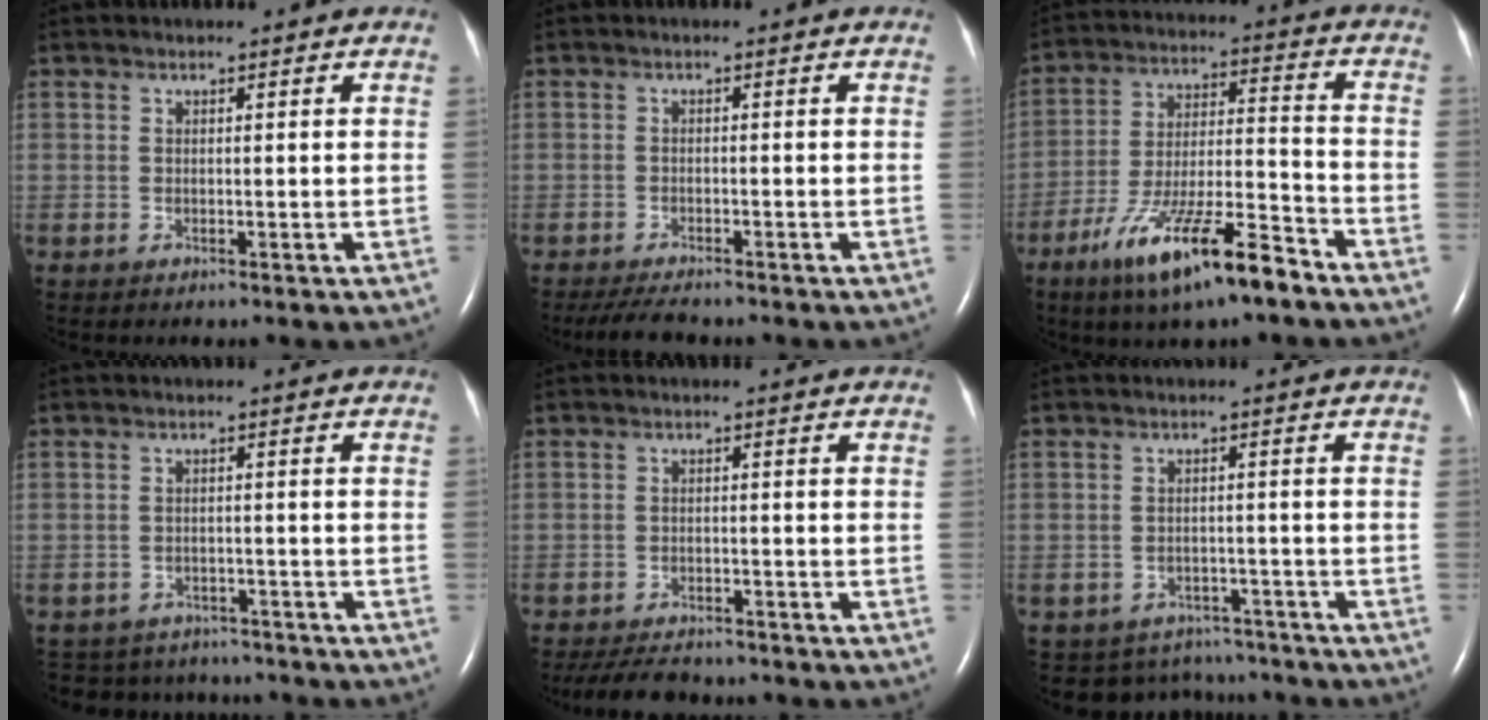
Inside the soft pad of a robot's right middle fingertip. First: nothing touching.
{"total": 4.4, "force": [-3.8, 0.7, 2.0], "torque": [-0.039, -0.014, -0.062]}
{"total": 15.5, "force": [-10.2, 2.3, 11.4], "torque": [-0.218, -0.018, -0.180]}
{"total": 9.3, "force": [-8.5, 3.6, 0.9], "torque": [-0.022, 0.015, -0.105]}
{"total": 7.2, "force": [-6.4, 2.1, 2.3], "torque": [-0.038, -0.012, -0.096]}
{"total": 8.3, "force": [-7.4, 3.7, -0.1], "torque": [-0.003, 0.023, -0.088]}